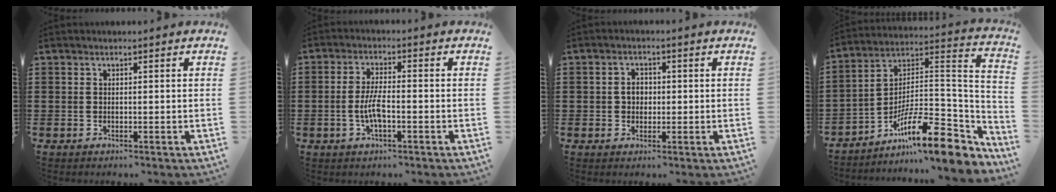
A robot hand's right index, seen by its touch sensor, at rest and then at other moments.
{"total": 4.5, "force": [-1.1, 1.3, 4.1], "torque": [-0.090, -0.001, -0.026]}
{"total": 2.1, "force": [0.0, 1.6, 1.3], "torque": [-0.028, 0.008, -0.002]}
{"total": 14.6, "force": [-9.2, 3.8, 10.6], "torque": [-0.171, 0.005, -0.166]}